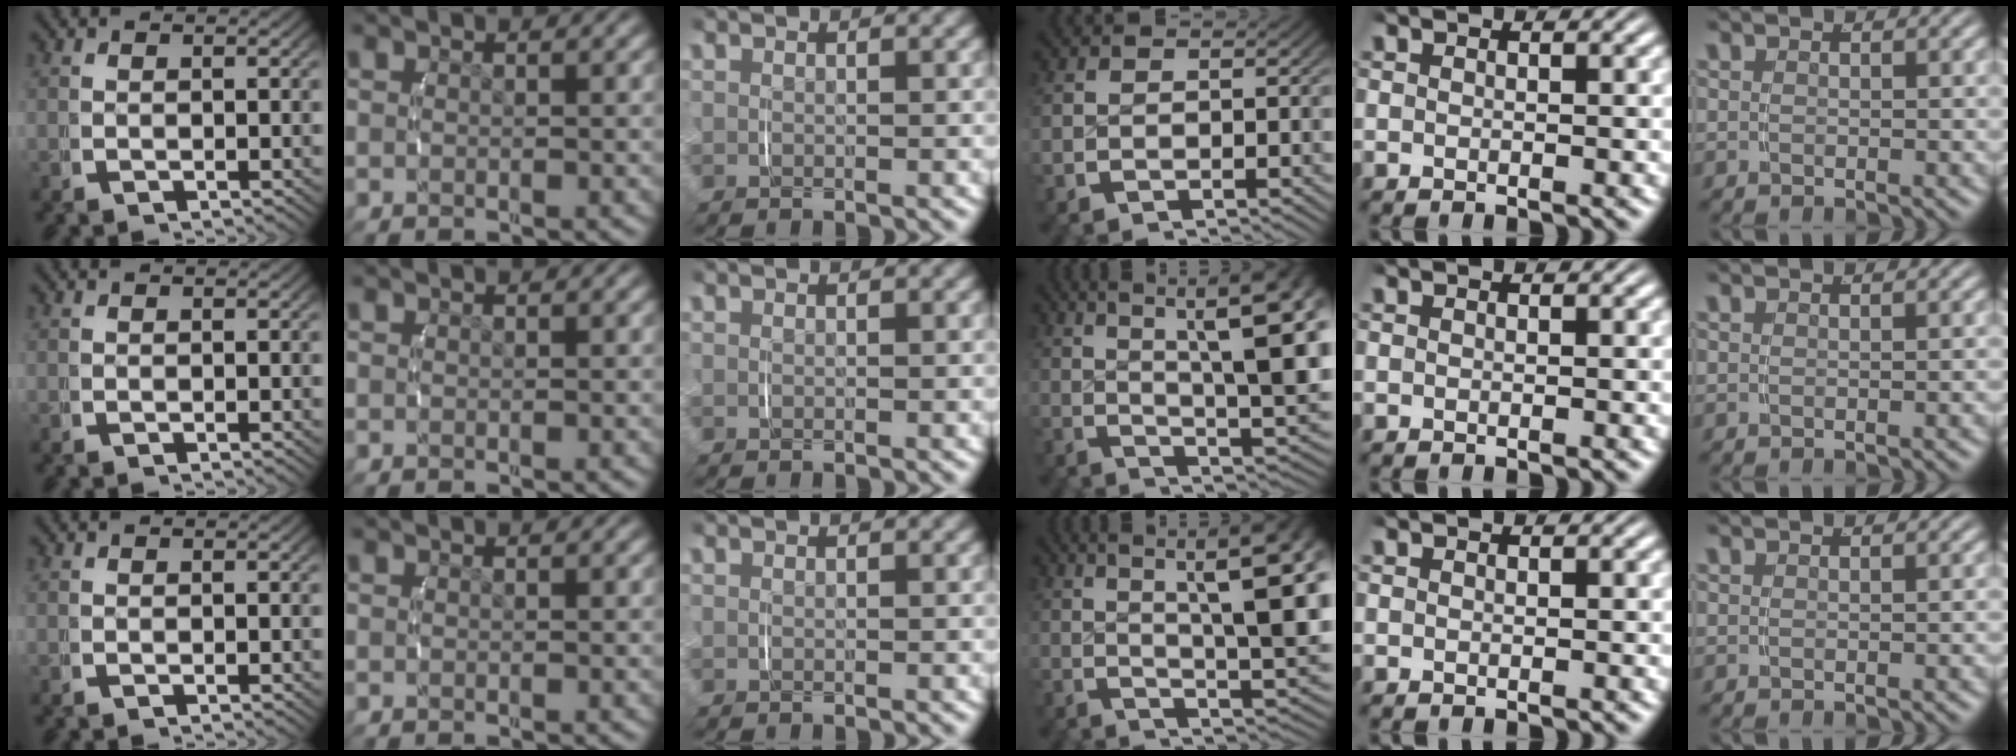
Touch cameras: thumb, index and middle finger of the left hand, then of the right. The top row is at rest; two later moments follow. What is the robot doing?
{"motion": "lift_and_place", "object": "string"}